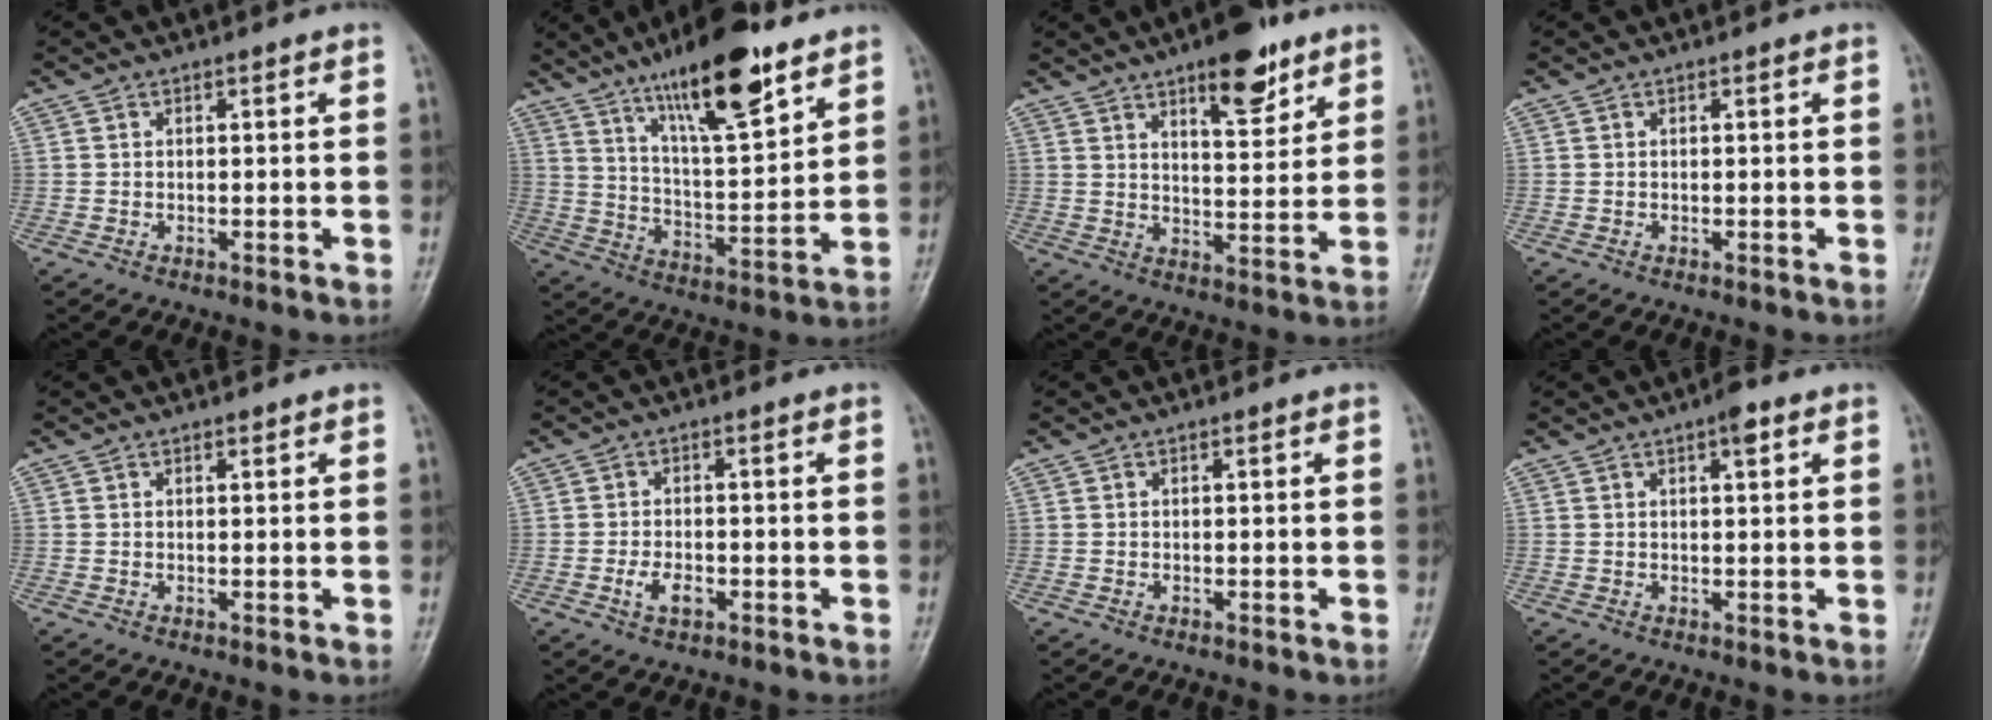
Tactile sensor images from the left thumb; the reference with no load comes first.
{"total": 18.3, "force": [11.7, 5.0, 13.1], "torque": [-0.190, -0.059, 0.203]}
{"total": 11.2, "force": [6.9, 4.2, 7.8], "torque": [-0.089, -0.039, 0.104]}
{"total": 0.0}
{"total": 0.8, "force": [0.5, 0.4, 0.4], "torque": [-0.004, -0.003, 0.006]}
{"total": 3.5, "force": [-1.3, 2.0, 2.6], "torque": [-0.046, 0.005, -0.023]}
{"total": 0.0}
{"total": 3.1, "force": [1.6, 1.0, 2.4], "torque": [-0.029, -0.002, 0.019]}